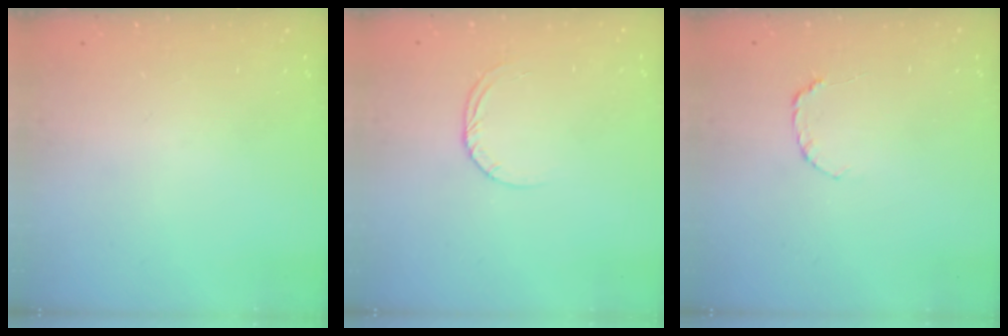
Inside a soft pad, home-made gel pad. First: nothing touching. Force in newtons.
{"total": 3.2, "press": 3.2, "slide": 0.3}
{"total": 4.0, "press": 3.9, "slide": 0.5}